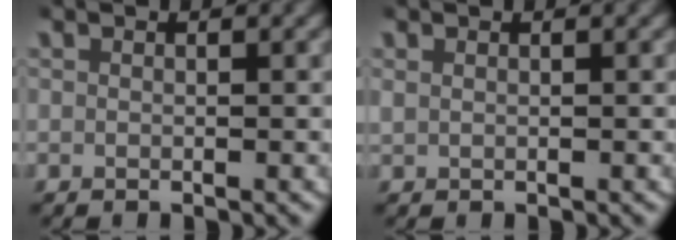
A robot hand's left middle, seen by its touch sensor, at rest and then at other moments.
{"total": 0.6, "force": [0.5, 0.3, 0.3], "torque": [-0.007, 0.003, 0.010]}